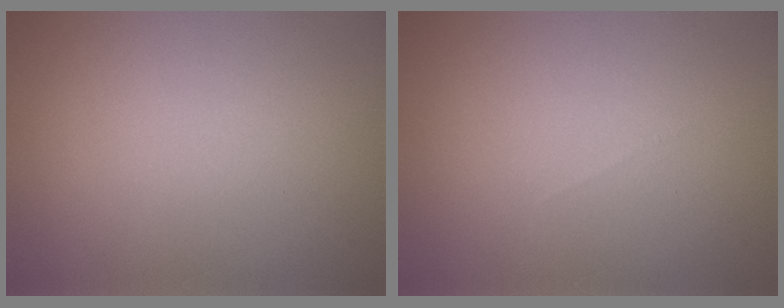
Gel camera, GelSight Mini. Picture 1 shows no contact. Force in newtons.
{"total": 0.0}